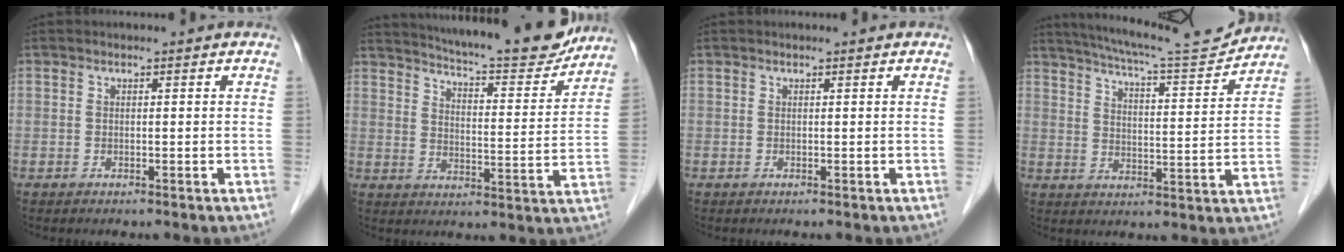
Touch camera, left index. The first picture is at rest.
{"total": 18.2, "force": [16.8, 1.9, 6.7], "torque": [-0.102, -0.036, 0.222]}
{"total": 0.0}
{"total": 13.9, "force": [13.1, -0.2, 4.8], "torque": [-0.084, -0.013, 0.189]}